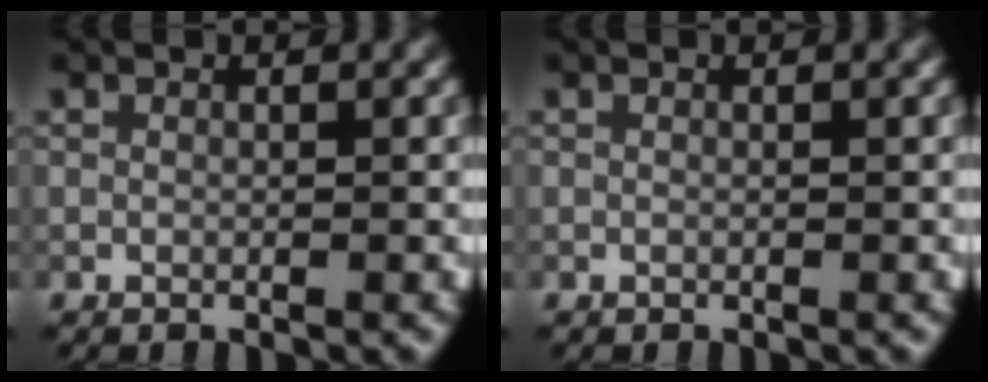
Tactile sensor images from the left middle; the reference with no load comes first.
{"total": 0.0}